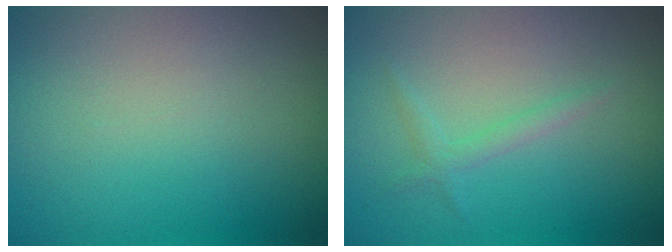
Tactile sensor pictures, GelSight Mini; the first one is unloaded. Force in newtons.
{"total": 1.1, "press": 1.1, "slide": 0.2}